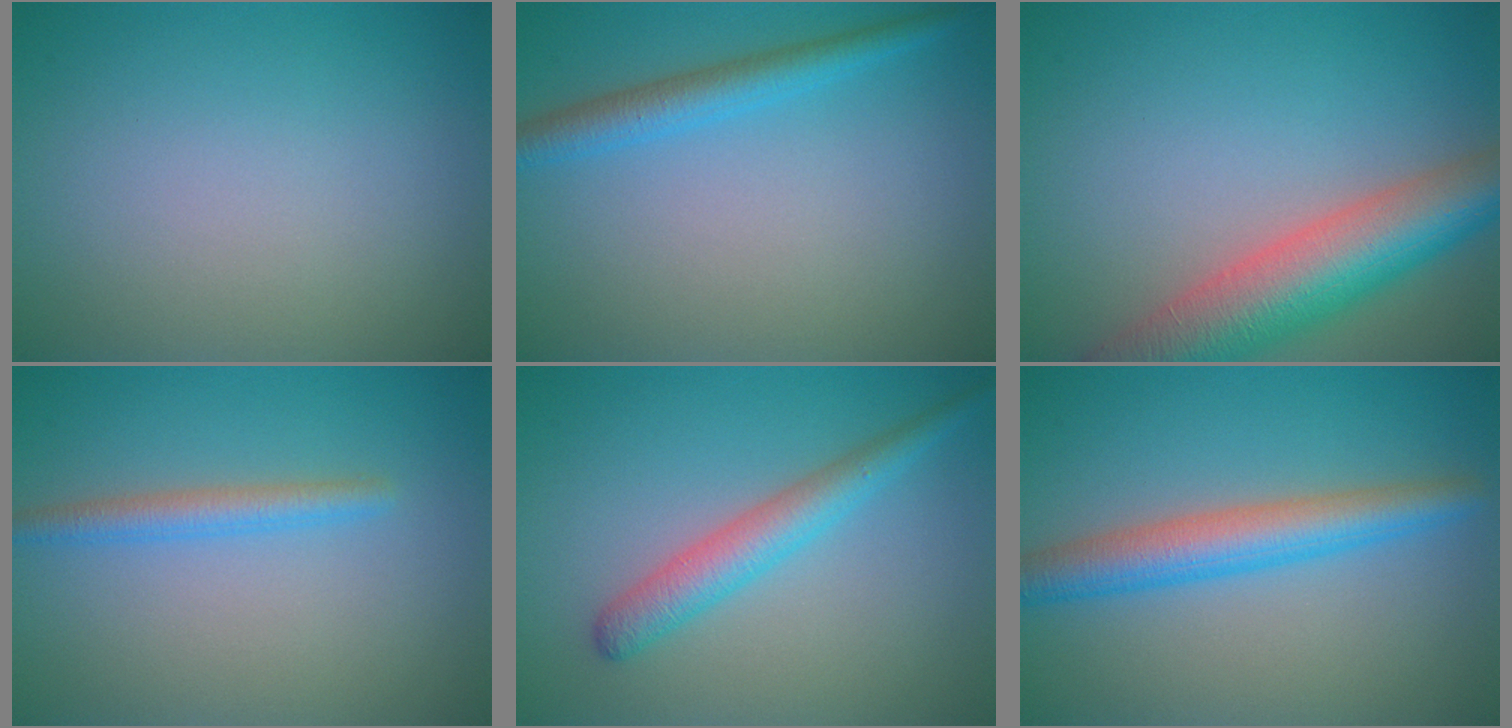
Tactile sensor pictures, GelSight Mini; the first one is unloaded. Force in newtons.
{"total": 3.0, "press": 3.0, "slide": 0.0}
{"total": 8.8, "press": 8.8, "slide": 0.2}
{"total": 2.2, "press": 2.1, "slide": 0.1}
{"total": 3.4, "press": 3.4, "slide": 0.1}
{"total": 4.7, "press": 4.7, "slide": 0.2}